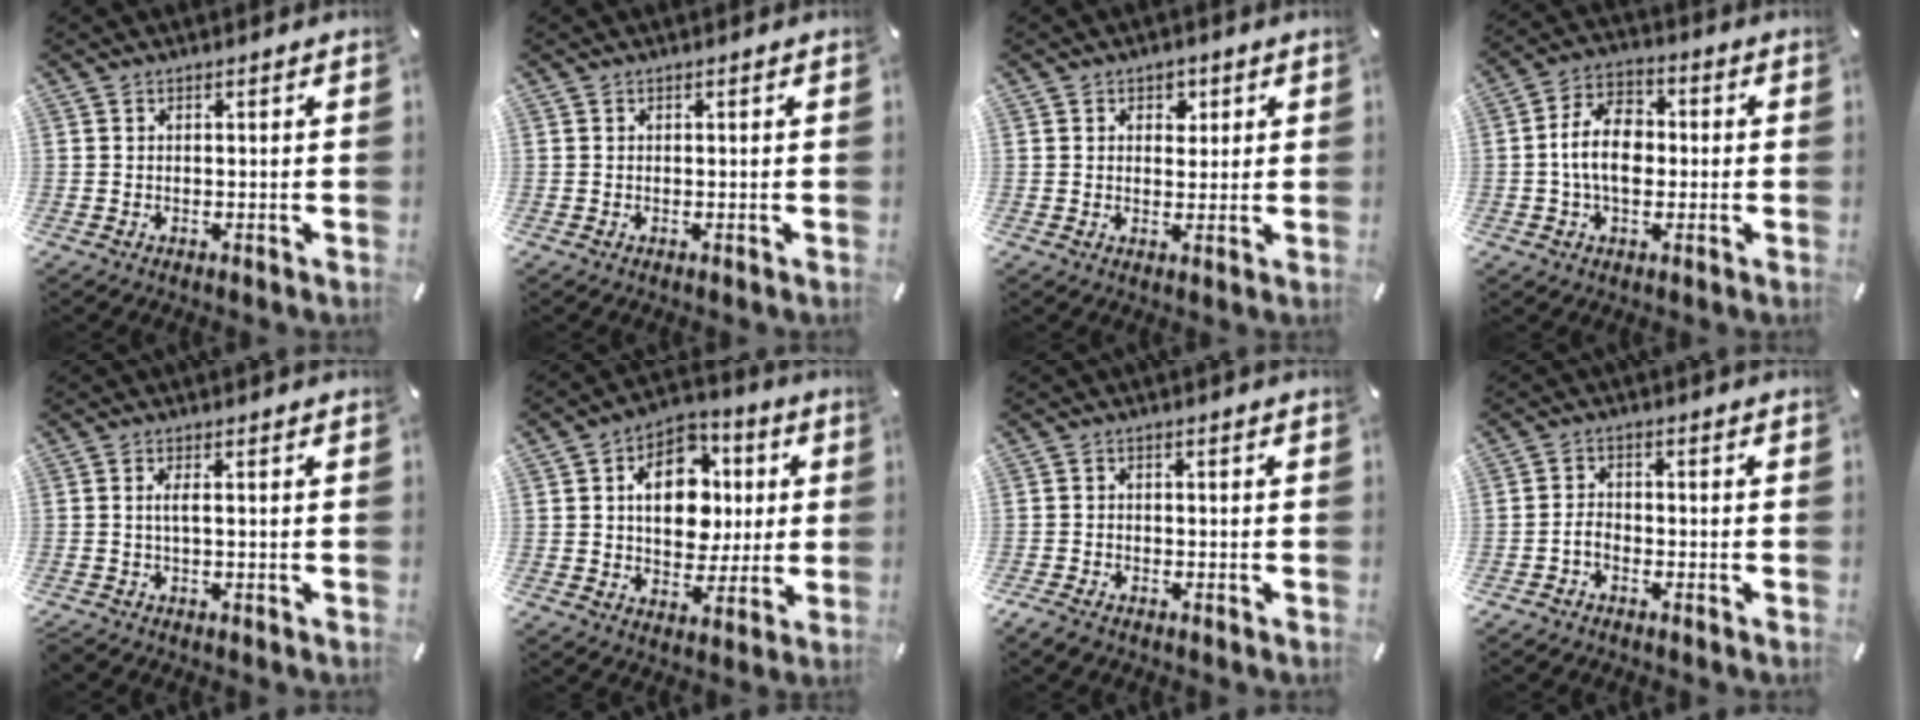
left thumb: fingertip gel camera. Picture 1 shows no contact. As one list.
[{"total": 0.0}, {"total": 3.4, "force": [1.3, 2.7, 1.5], "torque": [-0.004, -0.006, 0.014]}, {"total": 10.7, "force": [-0.8, 7.1, 7.9], "torque": [-0.150, 0.009, -0.017]}, {"total": 2.4, "force": [-0.3, 0.4, 2.3], "torque": [-0.051, -0.003, -0.009]}, {"total": 14.5, "force": [1.8, 10.9, 9.3], "torque": [-0.138, 0.006, 0.034]}, {"total": 2.3, "force": [-1.8, 1.2, 0.8], "torque": [-0.029, 0.005, -0.041]}, {"total": 3.0, "force": [-1.7, 1.8, 1.7], "torque": [-0.039, 0.008, -0.033]}]